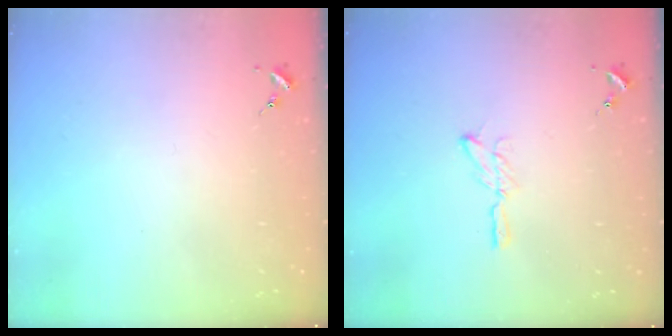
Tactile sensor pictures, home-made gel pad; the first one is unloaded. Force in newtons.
{"total": 5.8, "press": 5.8, "slide": 0.6}